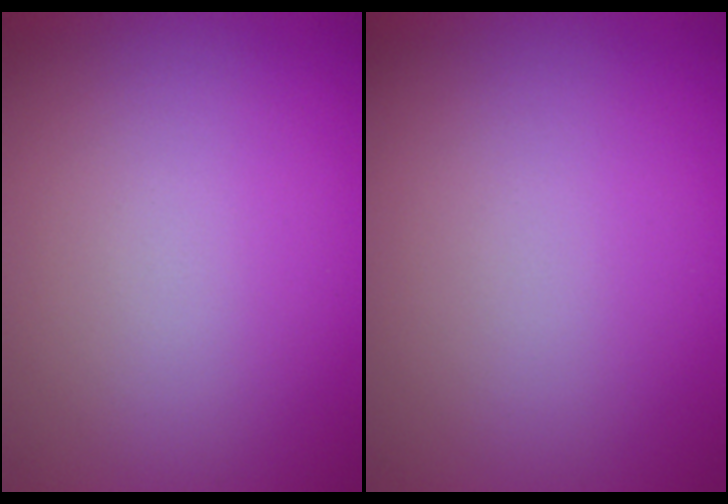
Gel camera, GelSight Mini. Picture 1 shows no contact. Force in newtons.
{"total": 0.0}